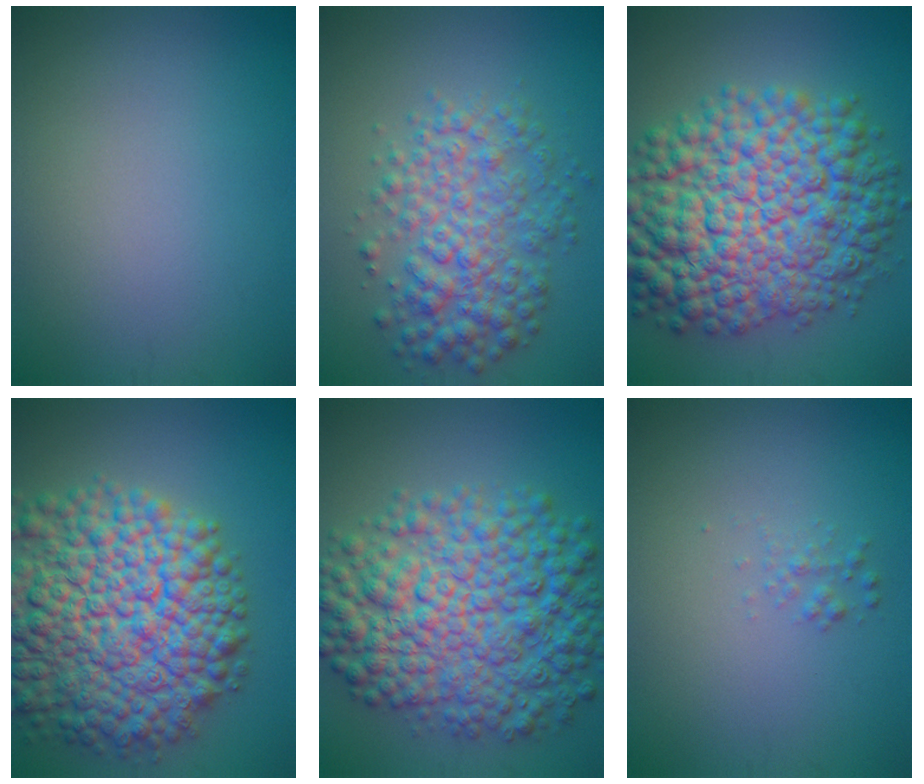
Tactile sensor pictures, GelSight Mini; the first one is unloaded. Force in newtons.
{"total": 5.9, "press": 5.9, "slide": 0.0}
{"total": 14.3, "press": 14.3, "slide": 0.3}
{"total": 14.7, "press": 14.6, "slide": 0.7}
{"total": 11.3, "press": 11.3, "slide": 0.1}
{"total": 0.9, "press": 0.9, "slide": 0.1}